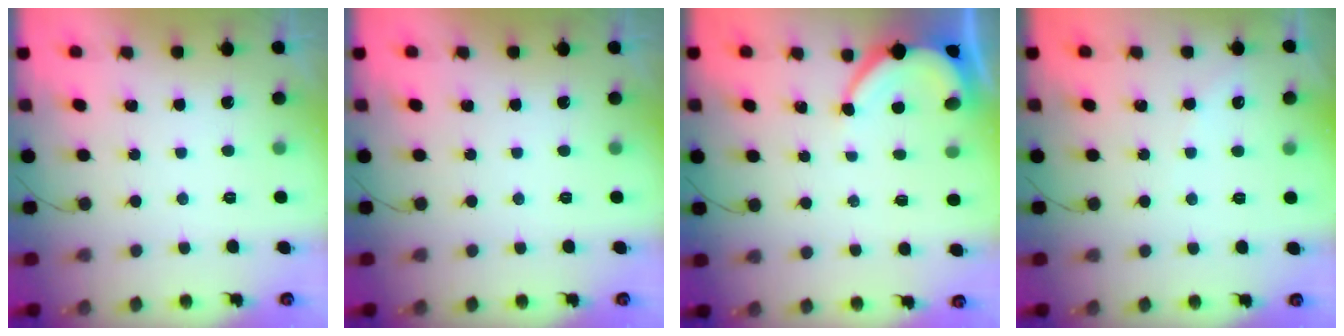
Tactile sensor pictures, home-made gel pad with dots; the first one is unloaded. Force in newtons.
{"total": 0.0}
{"total": 4.7, "press": 4.7, "slide": 0.4}
{"total": 2.7, "press": 2.7, "slide": 0.5}